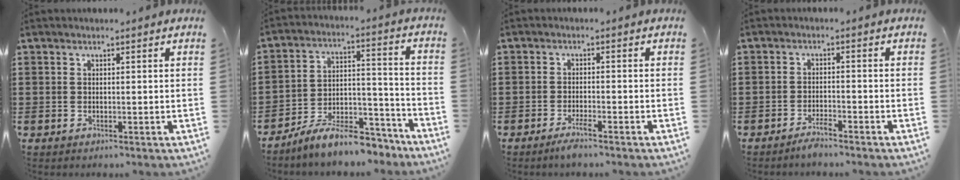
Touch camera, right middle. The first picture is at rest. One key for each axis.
{"total": 8.6, "fx": -7.6, "fy": 2.1, "fz": 3.5, "tx": -0.055, "ty": 0.020, "tz": -0.143}
{"total": 2.1, "fx": -1.6, "fy": 0.0, "fz": 1.4, "tx": -0.031, "ty": -0.003, "tz": -0.031}
{"total": 2.3, "fx": -2.1, "fy": 0.0, "fz": 1.0, "tx": -0.027, "ty": 0.000, "tz": -0.042}